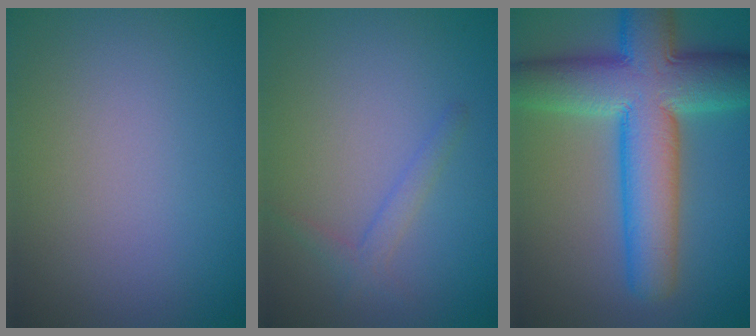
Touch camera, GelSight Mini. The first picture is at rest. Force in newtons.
{"total": 1.5, "press": 1.5, "slide": 0.1}
{"total": 12.0, "press": 12.0, "slide": 0.6}